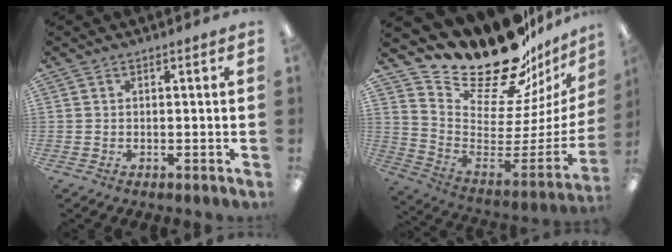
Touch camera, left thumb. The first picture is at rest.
{"total": 21.0, "force": [18.7, 6.2, 7.2], "torque": [-0.115, -0.166, 0.324]}